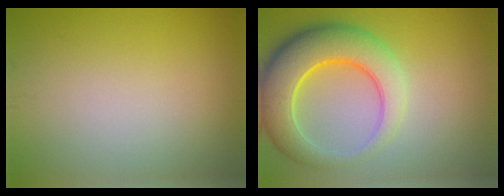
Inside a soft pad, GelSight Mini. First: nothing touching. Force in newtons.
{"total": 7.9, "press": 7.9, "slide": 0.3}